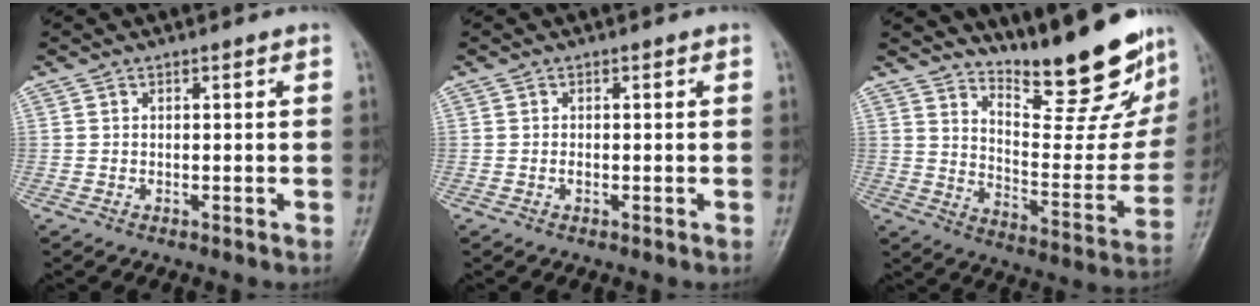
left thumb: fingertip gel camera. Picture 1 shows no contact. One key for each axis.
{"total": 0.6, "fx": -0.2, "fy": 0.4, "fz": 0.4, "tx": 0.001, "ty": 0.001, "tz": -0.005}
{"total": 21.6, "fx": 17.5, "fy": 5.4, "fz": 11.4, "tx": -0.120, "ty": -0.126, "tz": 0.253}